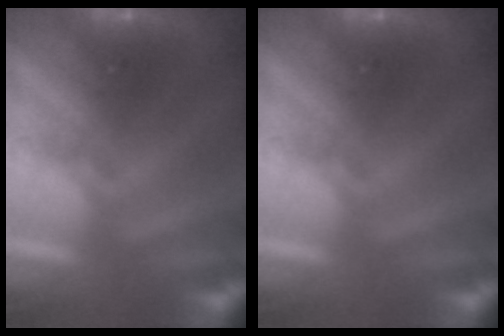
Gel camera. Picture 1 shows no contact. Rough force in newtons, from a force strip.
{"total": 0.0}